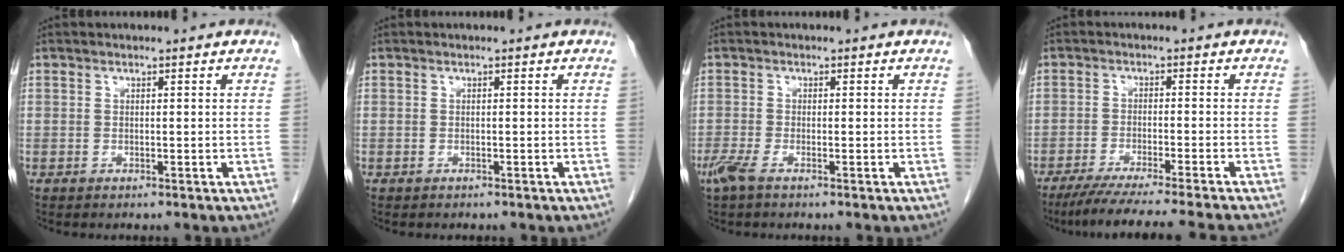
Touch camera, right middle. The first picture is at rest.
{"total": 0.0}
{"total": 2.2, "force": [-1.5, 0.4, 1.6], "torque": [-0.041, -0.006, -0.035]}
{"total": 13.3, "force": [-11.6, -1.6, 6.3], "torque": [-0.076, -0.035, -0.179]}